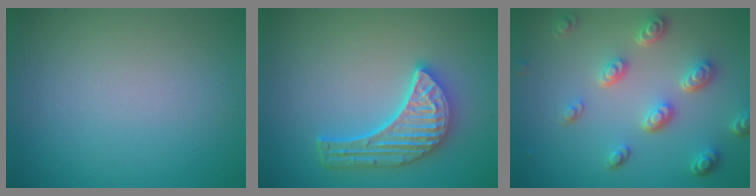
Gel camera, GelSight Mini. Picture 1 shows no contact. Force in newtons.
{"total": 5.5, "press": 4.5, "slide": 3.2}
{"total": 4.7, "press": 3.6, "slide": 3.1}